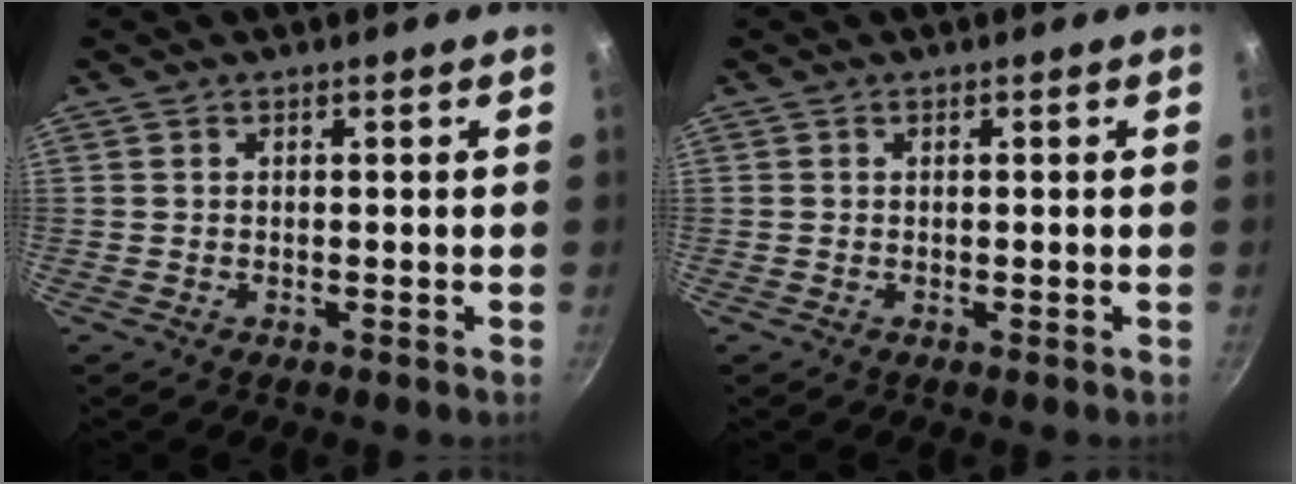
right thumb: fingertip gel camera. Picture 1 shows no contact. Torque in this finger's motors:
{"motor_torque": [-0.02, -0.15, 0.16, 0.01, 0.00]}